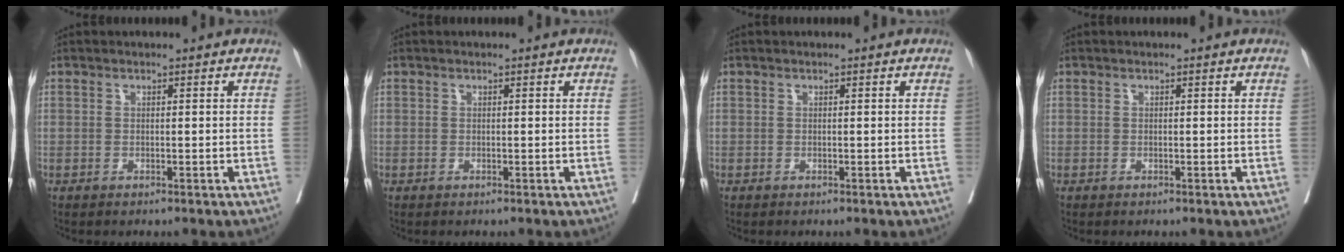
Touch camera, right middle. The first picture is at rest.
{"total": 0.0}
{"total": 0.0}
{"total": 0.0}